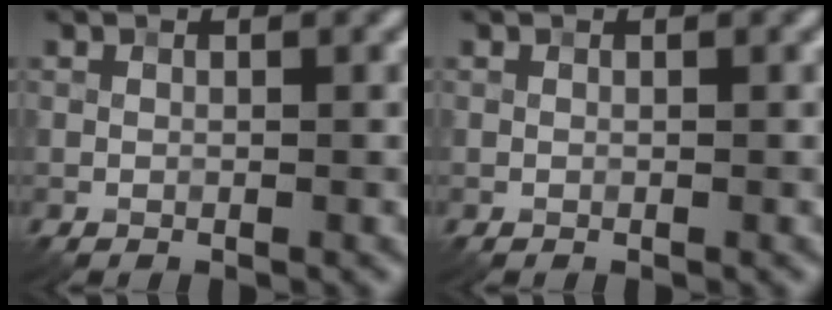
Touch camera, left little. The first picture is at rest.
{"total": 0.0}